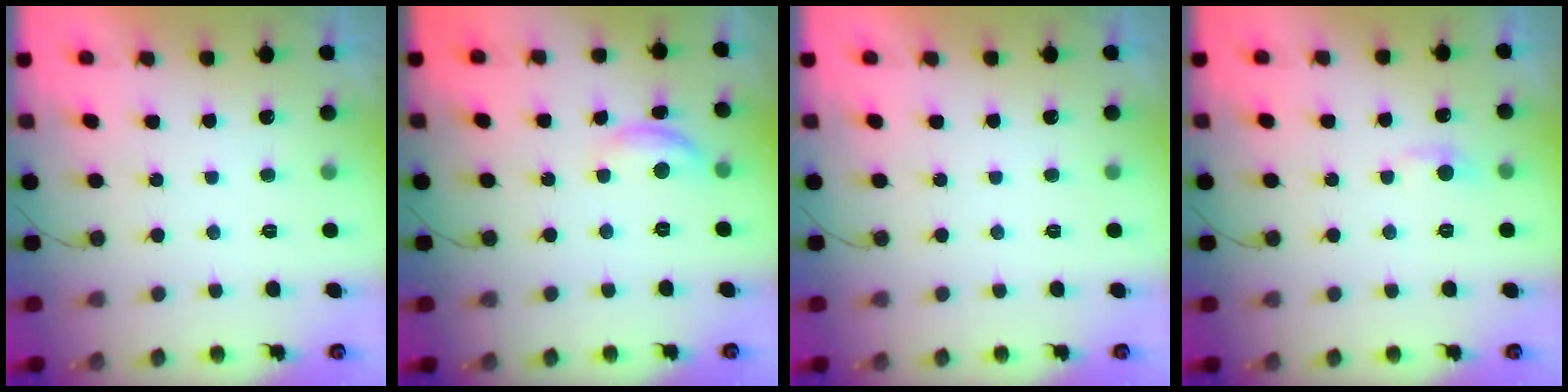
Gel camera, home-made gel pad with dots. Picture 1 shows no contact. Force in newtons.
{"total": 8.6, "press": 8.5, "slide": 0.5}
{"total": 0.0}
{"total": 4.3, "press": 4.2, "slide": 0.6}